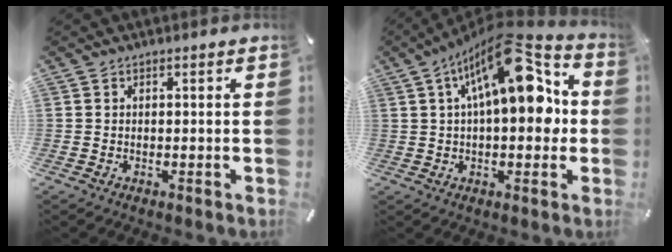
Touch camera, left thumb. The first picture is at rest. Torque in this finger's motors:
{"motor_torque": [2.02, 2.99, 1.93, -0.84, 0.69]}